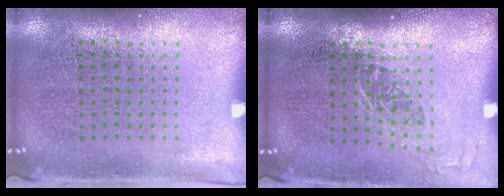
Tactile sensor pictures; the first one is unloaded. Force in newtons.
{"total": 1.1, "press": 1.0, "slide": 0.5}